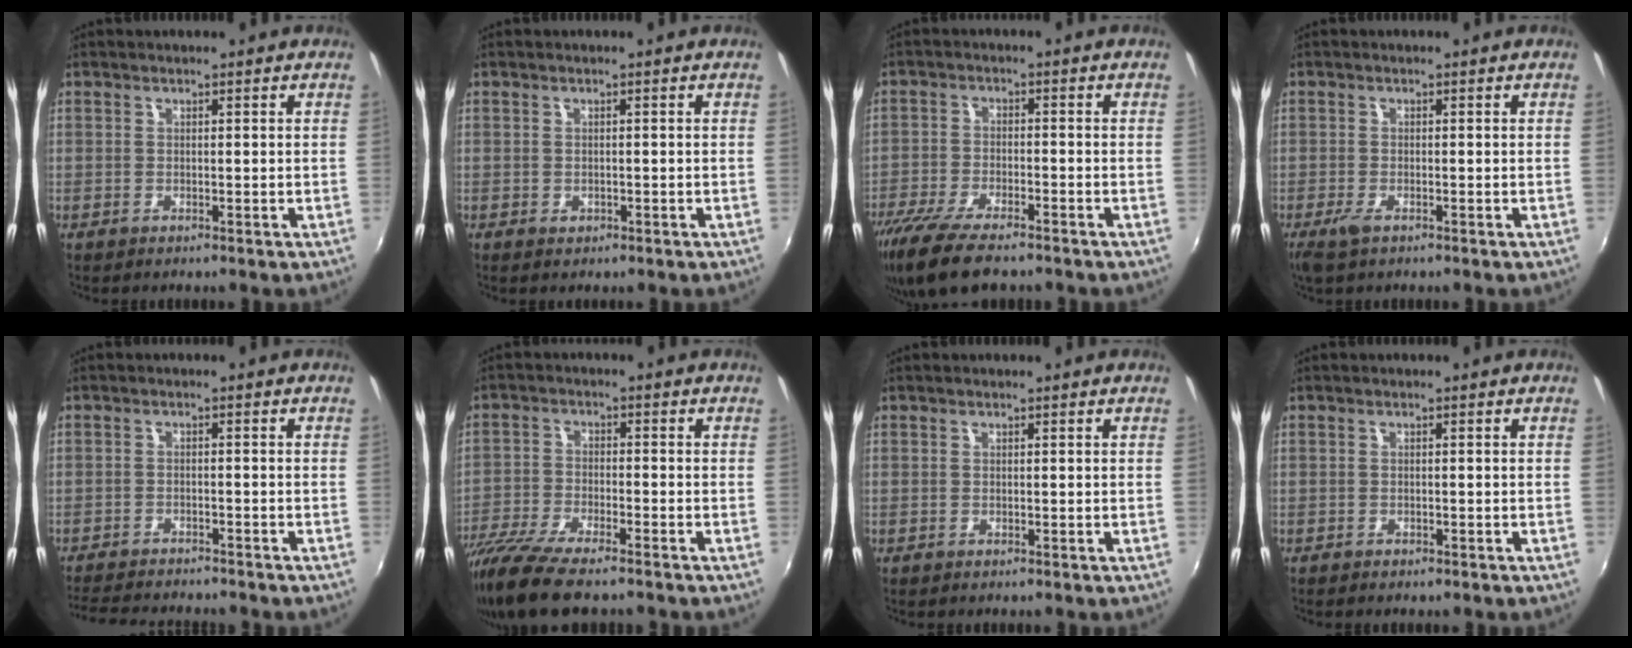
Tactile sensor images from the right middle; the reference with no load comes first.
{"total": 0.9, "force": [-0.4, 0.7, 0.3], "torque": [-0.003, -0.004, -0.006]}
{"total": 13.5, "force": [-10.4, 3.8, 7.8], "torque": [-0.174, -0.047, -0.184]}
{"total": 2.5, "force": [-1.6, 0.8, 1.8], "torque": [-0.040, -0.008, -0.031]}
{"total": 10.3, "force": [-9.3, 2.1, 3.7], "torque": [-0.095, -0.017, -0.146]}
{"total": 12.6, "force": [-9.9, 2.8, 7.2], "torque": [-0.169, -0.048, -0.185]}
{"total": 0.0}
{"total": 1.3, "force": [-1.1, 0.6, 0.4], "torque": [-0.011, -0.006, -0.018]}